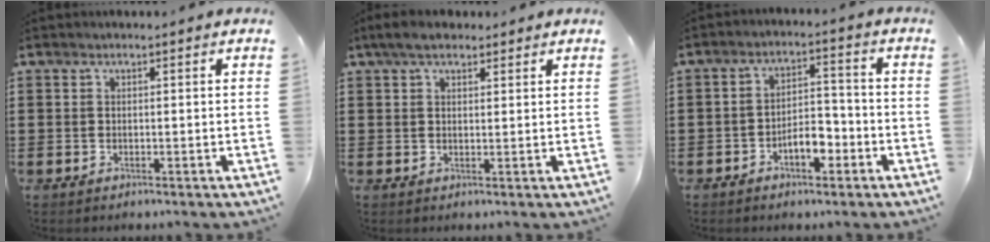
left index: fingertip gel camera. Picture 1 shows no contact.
{"total": 3.9, "force": [2.9, 1.6, 2.1], "torque": [-0.049, 0.006, 0.052]}
{"total": 5.2, "force": [-2.8, 2.4, 3.6], "torque": [-0.061, 0.013, -0.052]}